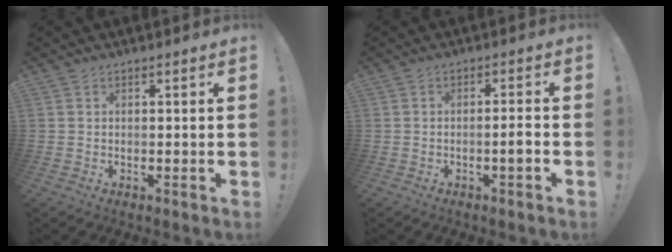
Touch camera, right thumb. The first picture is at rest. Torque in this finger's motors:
{"motor_torque": [1.45, 0.94, 1.62, -0.97, 0.95]}